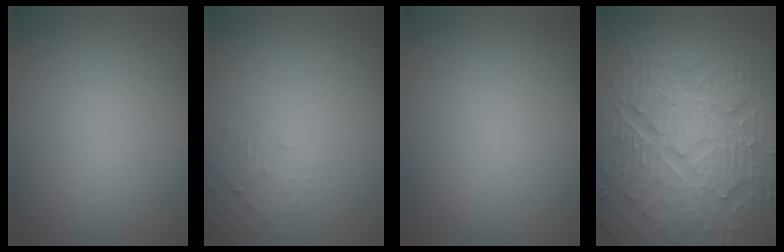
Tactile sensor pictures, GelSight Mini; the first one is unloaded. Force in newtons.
{"total": 1.4, "press": 1.4, "slide": 0.2}
{"total": 0.0}
{"total": 10.1, "press": 6.9, "slide": 7.3}